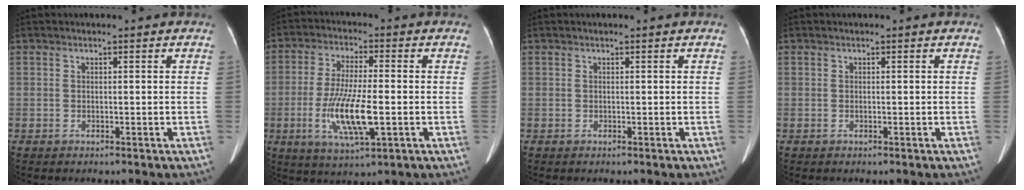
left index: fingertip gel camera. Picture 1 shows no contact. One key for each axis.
{"total": 10.5, "fx": -2.5, "fy": 1.9, "fz": 10.1, "tx": -0.203, "ty": -0.014, "tz": -0.043}
{"total": 0.0}
{"total": 0.0}